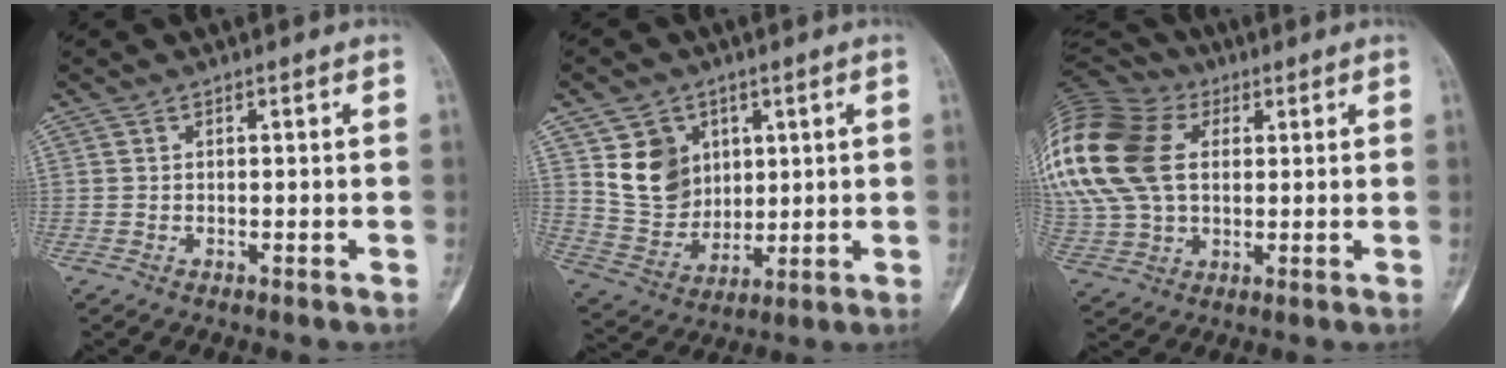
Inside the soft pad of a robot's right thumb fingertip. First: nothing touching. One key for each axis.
{"total": 11.3, "fx": 4.1, "fy": 9.2, "fz": 5.2, "tx": -0.063, "ty": -0.026, "tz": 0.095}
{"total": 28.8, "fx": 7.3, "fy": 20.0, "fz": 19.4, "tx": -0.471, "ty": 0.055, "tz": 0.146}